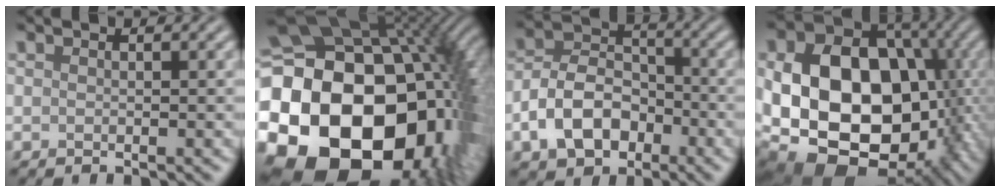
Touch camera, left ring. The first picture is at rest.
{"total": 26.0, "force": [-5.8, 20.4, 15.1], "torque": [-0.281, -0.042, -0.132]}
{"total": 6.8, "force": [-2.8, 4.6, 4.1], "torque": [-0.073, 0.006, -0.062]}
{"total": 18.9, "force": [-3.4, 14.0, 12.3], "torque": [-0.207, -0.014, -0.049]}